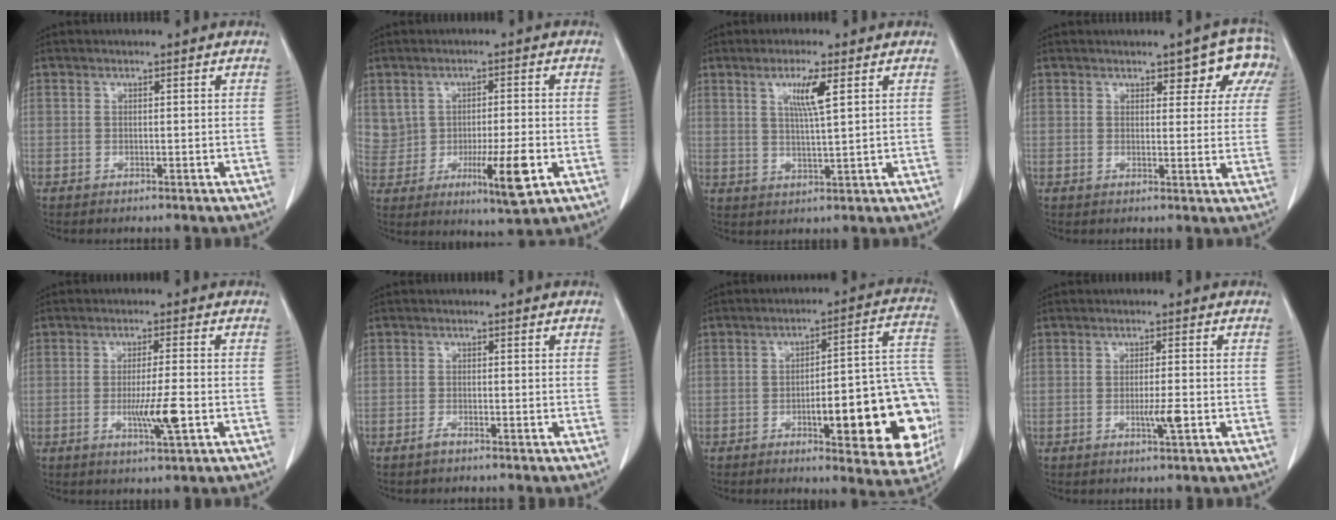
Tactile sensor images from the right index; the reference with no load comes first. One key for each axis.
{"total": 10.8, "fx": -1.4, "fy": 3.7, "fz": 10.0, "tx": -0.166, "ty": -0.005, "tz": -0.007}
{"total": 5.3, "fx": 2.2, "fy": 0.0, "fz": 4.7, "tx": -0.085, "ty": -0.002, "tz": 0.038}
{"total": 6.6, "fx": 4.2, "fy": 3.2, "fz": 4.0, "tx": -0.030, "ty": 0.002, "tz": 0.035}
{"total": 6.1, "fx": -1.5, "fy": 0.0, "fz": 5.9, "tx": -0.103, "ty": -0.012, "tz": -0.025}
{"total": 0.8, "fx": -0.7, "fy": 0.1, "fz": 0.4, "tx": -0.004, "ty": 0.002, "tz": -0.017}
{"total": 21.2, "fx": -5.8, "fy": 4.7, "fz": 19.8, "tx": -0.166, "ty": 0.033, "tz": -0.060}
{"total": 3.2, "fx": -0.9, "fy": 0.1, "fz": 3.1, "tx": -0.051, "ty": -0.004, "tz": -0.015}